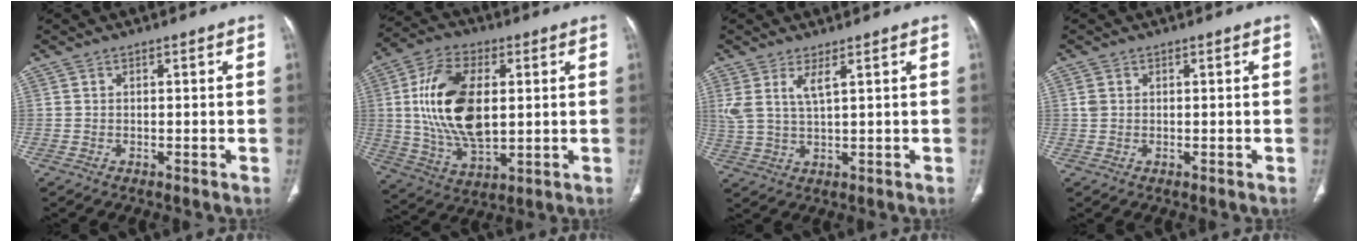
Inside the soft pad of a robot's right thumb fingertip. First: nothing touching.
{"total": 18.1, "force": [2.3, 9.9, 15.0], "torque": [-0.280, -0.006, 0.049]}
{"total": 5.0, "force": [2.4, 1.2, 4.2], "torque": [-0.104, -0.015, 0.060]}
{"total": 1.2, "force": [0.3, 1.0, 0.7], "torque": [-0.016, 0.003, 0.009]}